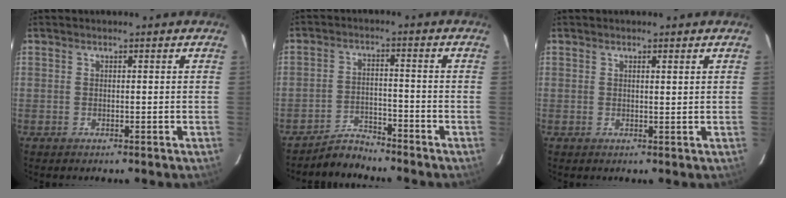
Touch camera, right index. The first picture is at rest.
{"total": 4.0, "force": [-3.9, 0.6, -0.5], "torque": [0.008, -0.004, -0.069]}
{"total": 0.9, "force": [0.7, 0.0, 0.6], "torque": [-0.012, 0.001, 0.010]}